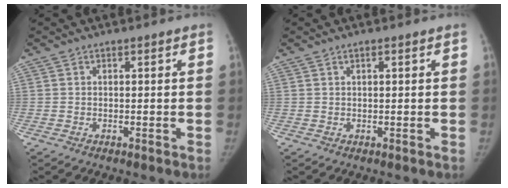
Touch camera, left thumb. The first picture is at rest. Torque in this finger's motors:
{"motor_torque": [-0.21, 0.02, -0.35, 0.20, -0.03]}